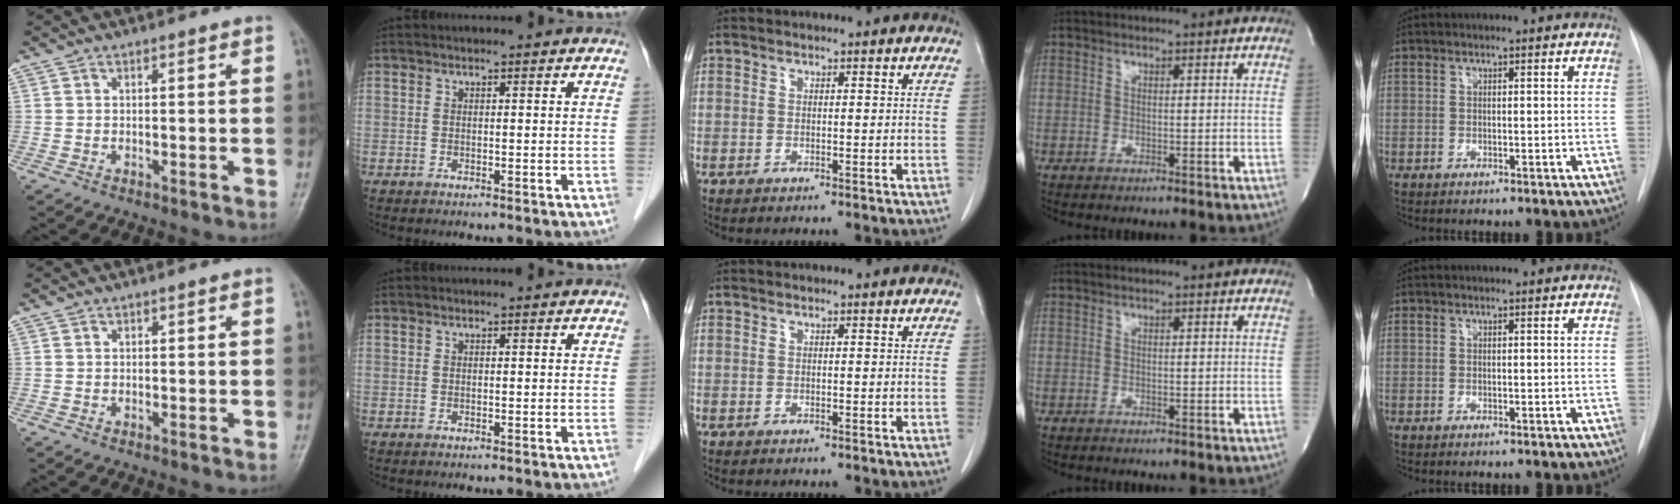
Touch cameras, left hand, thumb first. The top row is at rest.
{}